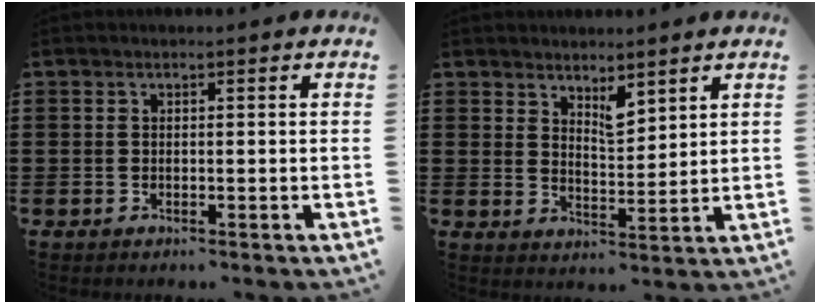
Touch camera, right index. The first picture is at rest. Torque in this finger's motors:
{"motor_torque": [0.00, 0.00, 0.09, 0.06]}